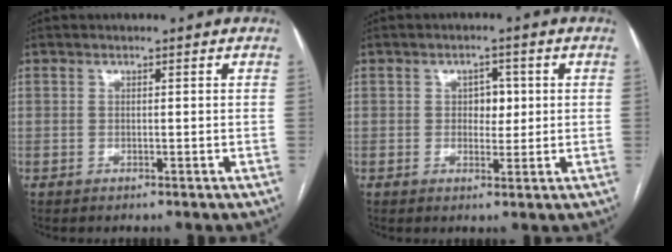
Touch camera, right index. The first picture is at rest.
{"total": 3.3, "force": [0.5, 2.2, 2.4], "torque": [-0.024, 0.005, 0.009]}